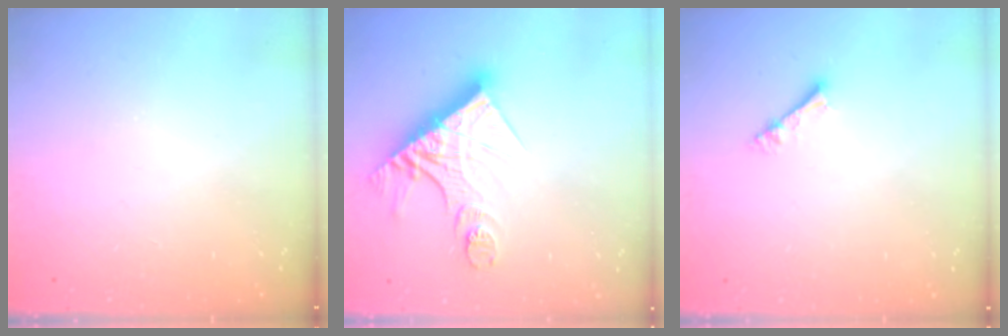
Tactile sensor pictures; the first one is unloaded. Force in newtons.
{"total": 16.2, "press": 16.2, "slide": 1.7}
{"total": 2.3, "press": 2.3, "slide": 0.3}